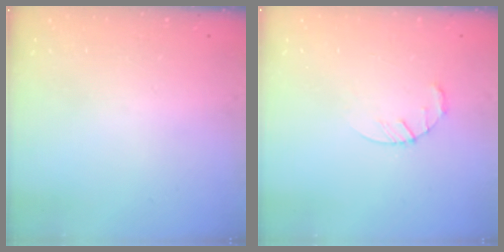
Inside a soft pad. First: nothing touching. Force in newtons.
{"total": 3.4, "press": 3.3, "slide": 0.5}